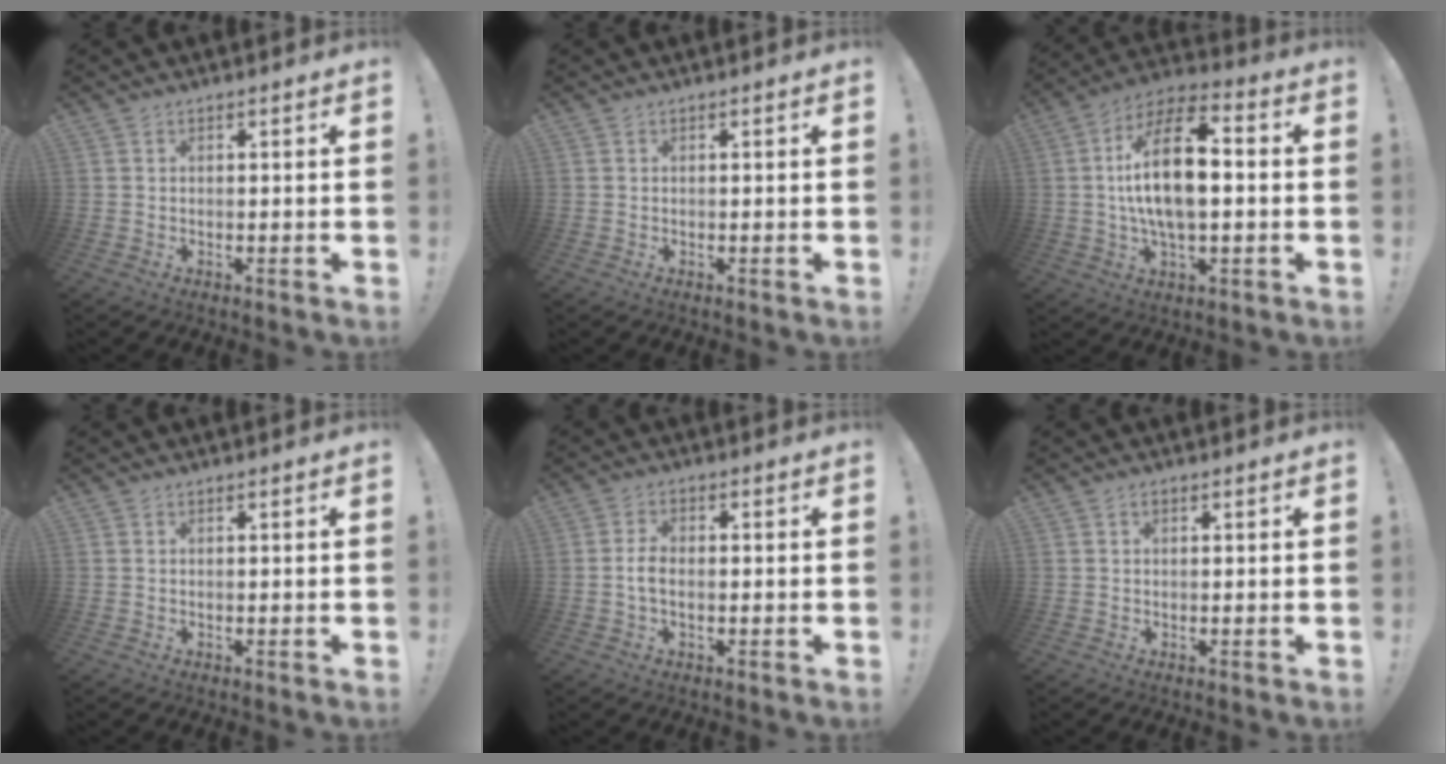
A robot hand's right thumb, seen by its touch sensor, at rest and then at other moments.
{"total": 0.0}
{"total": 17.6, "force": [0.7, 8.0, 15.6], "torque": [-0.274, 0.005, 0.004]}
{"total": 0.0}
{"total": 3.9, "force": [-0.7, 2.0, 3.3], "torque": [-0.062, -0.001, -0.015]}
{"total": 0.6, "force": [0.2, 0.4, 0.4], "torque": [-0.016, 0.005, 0.005]}